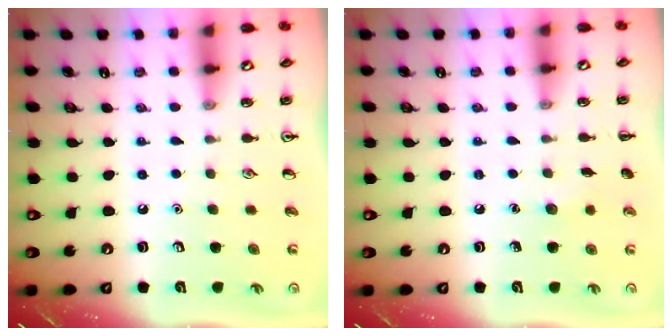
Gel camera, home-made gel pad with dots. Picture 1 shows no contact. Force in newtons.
{"total": 4.3, "press": 4.2, "slide": 1.1}